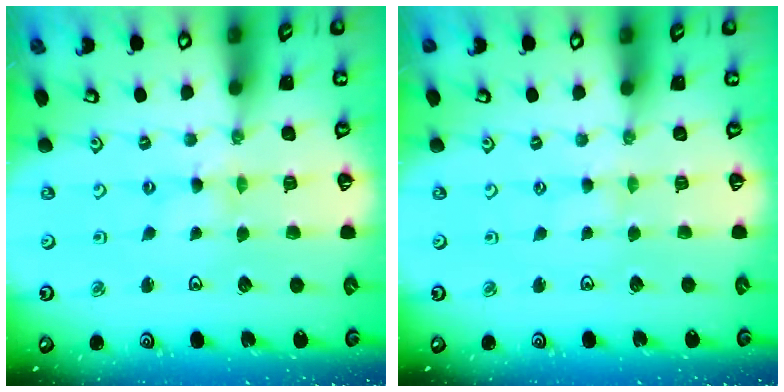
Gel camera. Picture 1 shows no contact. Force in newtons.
{"total": 0.7, "press": 0.7, "slide": 0.2}